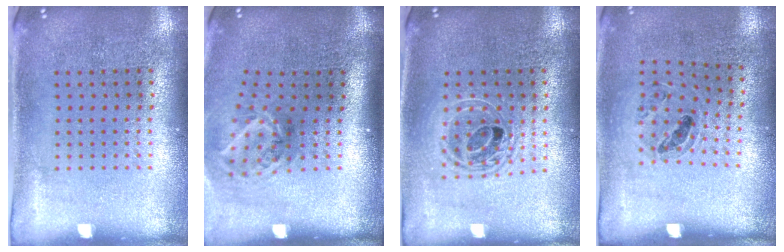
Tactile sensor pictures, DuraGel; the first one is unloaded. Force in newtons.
{"total": 1.9, "press": 1.2, "slide": 1.5}
{"total": 1.7, "press": 1.4, "slide": 0.9}
{"total": 0.9, "press": 0.8, "slide": 0.4}